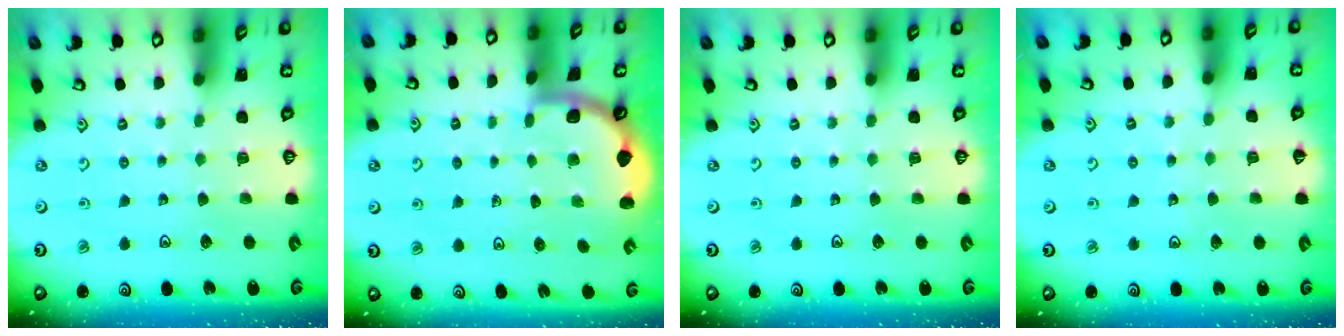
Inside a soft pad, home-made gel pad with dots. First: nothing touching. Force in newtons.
{"total": 1.8, "press": 1.8, "slide": 0.1}
{"total": 0.0}
{"total": 3.1, "press": 3.1, "slide": 0.3}